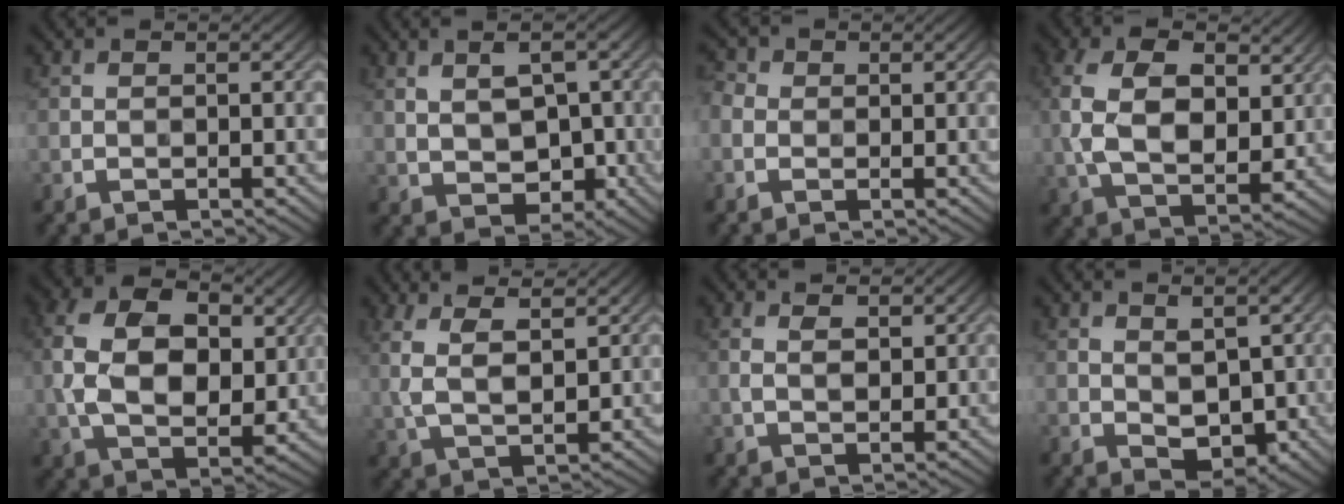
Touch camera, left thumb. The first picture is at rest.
{"total": 6.3, "force": [0.7, 3.8, 4.9], "torque": [-0.070, -0.004, 0.021]}
{"total": 2.3, "force": [-0.2, 2.0, 1.0], "torque": [-0.028, 0.004, -0.009]}
{"total": 11.0, "force": [2.3, 6.3, 8.7], "torque": [-0.197, -0.006, 0.042]}
{"total": 12.0, "force": [2.2, 7.4, 9.2], "torque": [-0.197, -0.002, 0.037]}
{"total": 6.2, "force": [2.8, 2.4, 4.9], "torque": [-0.118, 0.000, 0.056]}
{"total": 3.1, "force": [1.4, 1.5, 2.3], "torque": [-0.053, -0.001, 0.027]}
{"total": 4.1, "force": [0.9, 2.3, 3.2], "torque": [-0.055, -0.008, 0.021]}